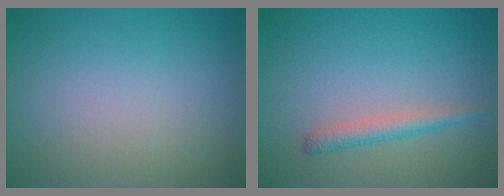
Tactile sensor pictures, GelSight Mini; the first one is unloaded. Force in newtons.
{"total": 1.9, "press": 1.9, "slide": 0.0}